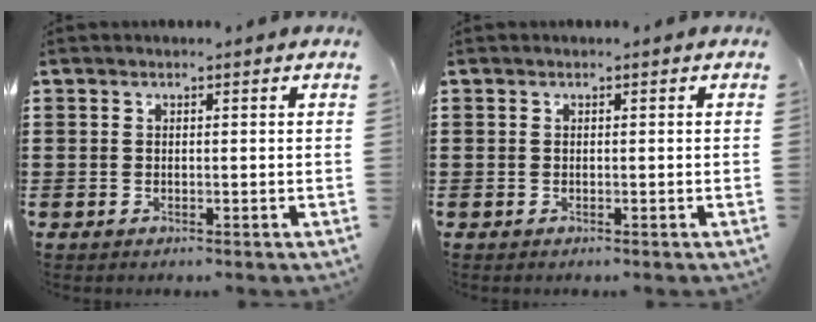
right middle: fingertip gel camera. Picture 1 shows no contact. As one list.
[{"total": 0.0}]